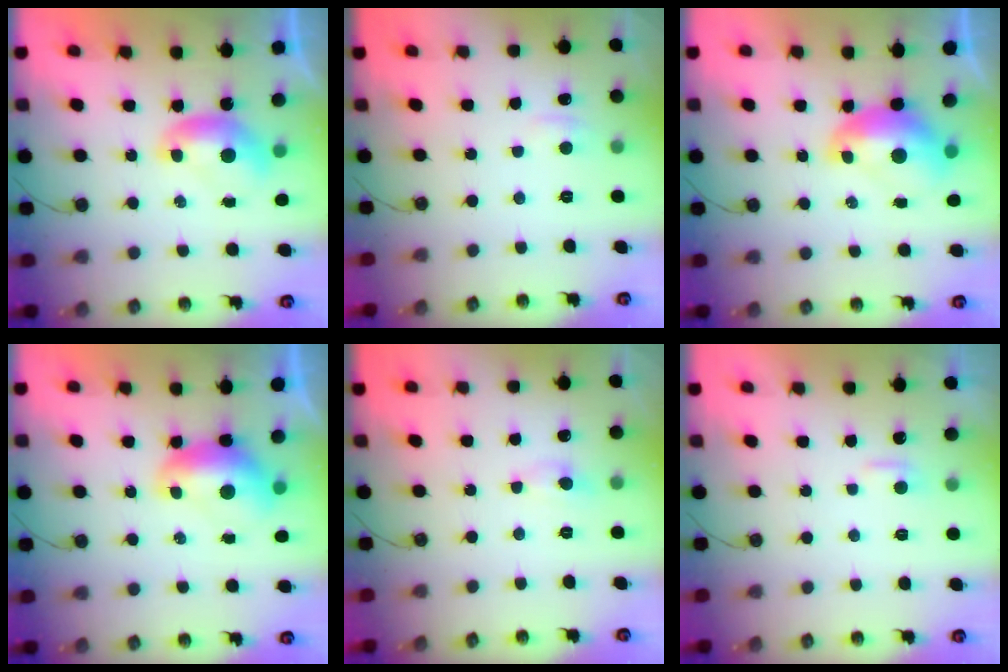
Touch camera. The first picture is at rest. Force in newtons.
{"total": 2.3, "press": 2.2, "slide": 0.5}
{"total": 2.6, "press": 2.5, "slide": 0.7}
{"total": 1.6, "press": 1.4, "slide": 0.6}
{"total": 2.5, "press": 2.4, "slide": 0.5}
{"total": 2.4, "press": 2.3, "slide": 0.3}